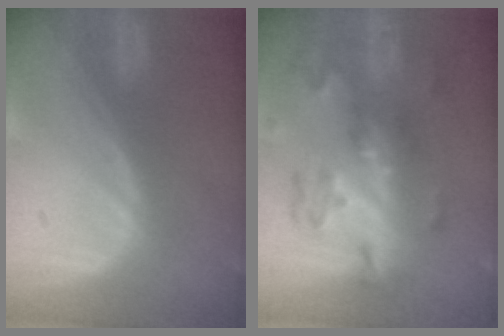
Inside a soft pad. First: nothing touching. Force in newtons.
{"total": 8.8, "press": 7.8, "slide": 4.1}